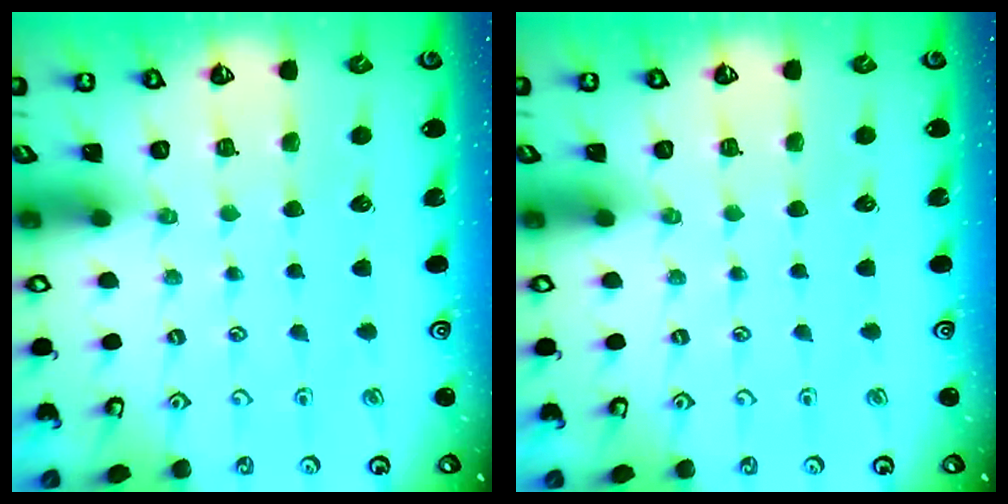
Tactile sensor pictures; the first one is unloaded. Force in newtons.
{"total": 0.0}